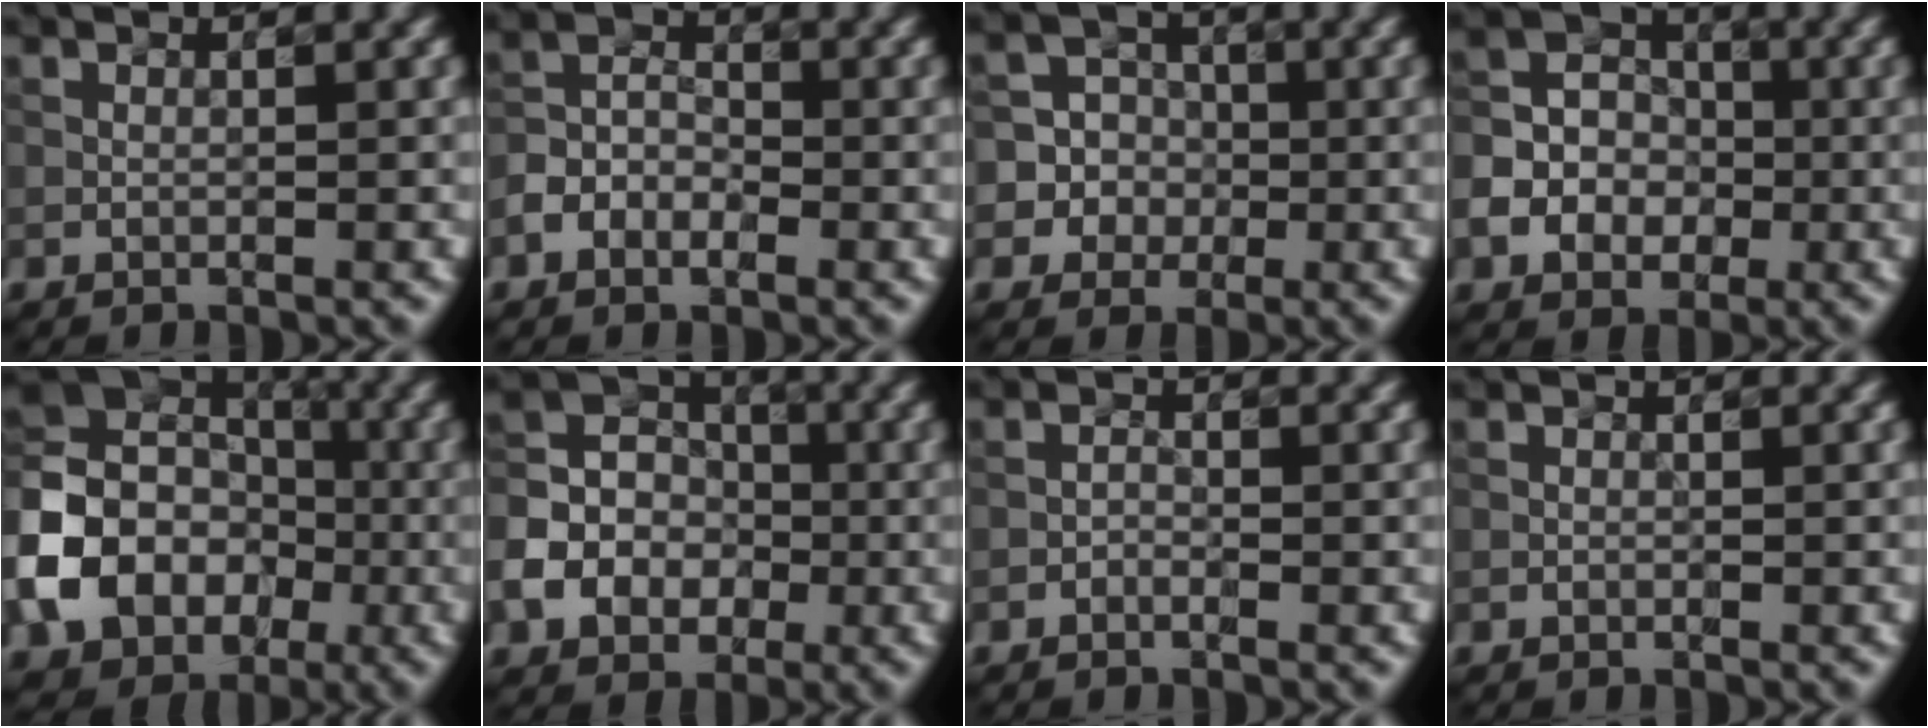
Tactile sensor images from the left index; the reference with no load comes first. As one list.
[{"total": 3.2, "force": [-1.6, 2.1, 1.8], "torque": [-0.037, 0.010, -0.034]}, {"total": 7.9, "force": [-0.8, 7.8, 1.2], "torque": [-0.035, 0.023, -0.021]}, {"total": 6.2, "force": [-2.0, 5.3, 2.6], "torque": [-0.041, 0.006, -0.055]}, {"total": 12.5, "force": [-3.3, 10.1, 6.5], "torque": [-0.151, -0.006, -0.073]}, {"total": 6.5, "force": [-2.2, 5.2, 3.2], "torque": [-0.066, 0.003, -0.045]}, {"total": 0.7, "force": [-0.5, 0.3, 0.4], "torque": [-0.009, 0.003, -0.010]}, {"total": 0.0}]